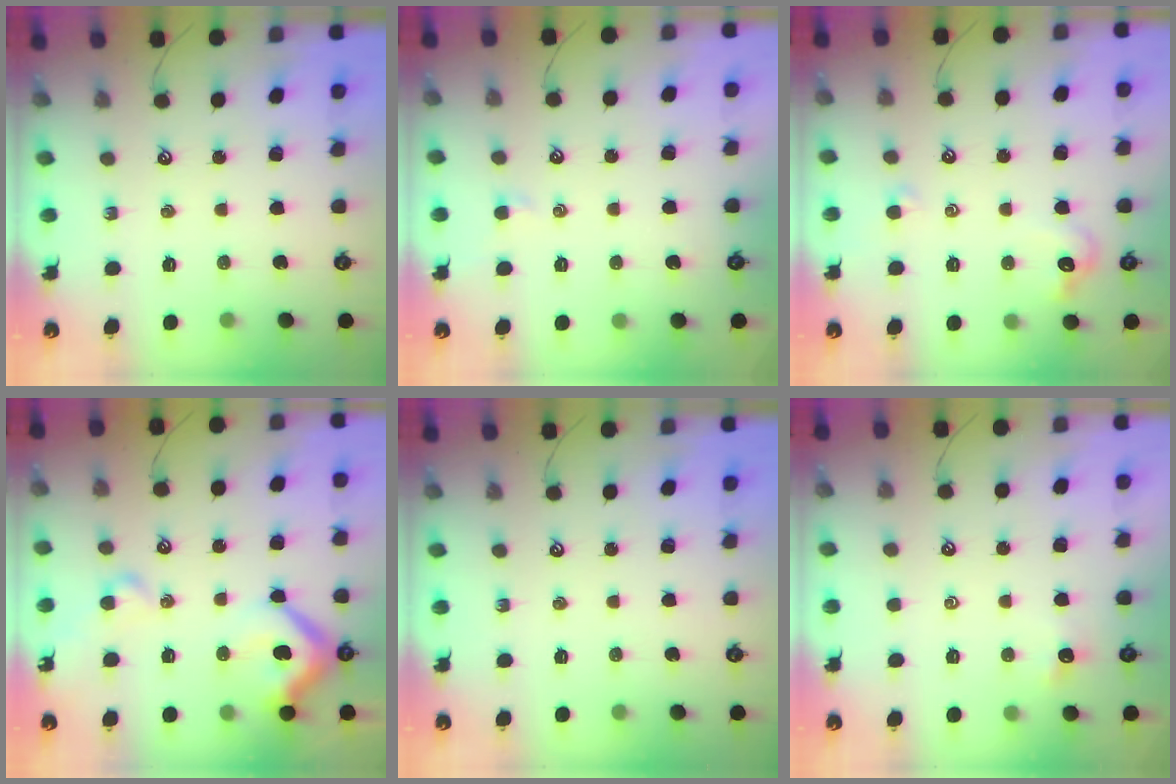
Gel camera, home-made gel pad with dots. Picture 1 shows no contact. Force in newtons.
{"total": 1.1, "press": 1.1, "slide": 0.4}
{"total": 2.6, "press": 2.5, "slide": 0.5}
{"total": 14.3, "press": 14.2, "slide": 2.2}
{"total": 0.0}
{"total": 0.0}